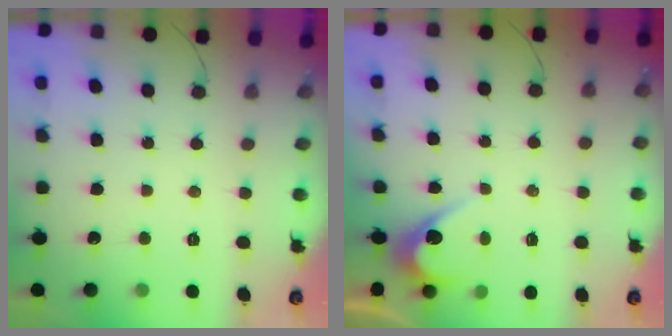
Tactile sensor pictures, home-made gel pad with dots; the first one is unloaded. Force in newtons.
{"total": 3.0, "press": 3.0, "slide": 0.2}